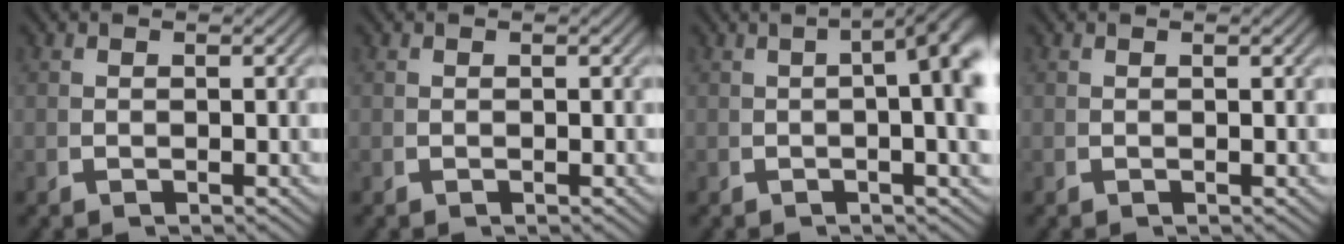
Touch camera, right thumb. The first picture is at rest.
{"total": 0.0}
{"total": 7.4, "force": [1.3, 2.5, 6.9], "torque": [-0.075, 0.019, 0.009]}
{"total": 0.0}